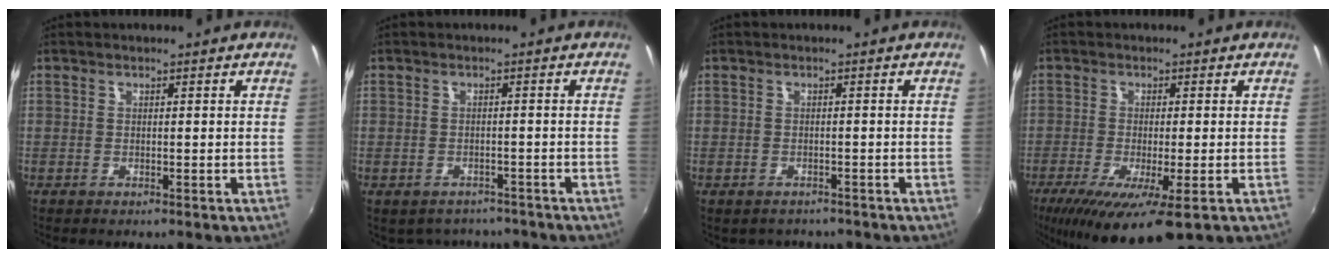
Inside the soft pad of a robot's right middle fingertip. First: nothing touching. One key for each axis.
{"total": 6.9, "fx": -5.5, "fy": 3.7, "fz": 1.8, "tx": -0.047, "ty": -0.014, "tz": -0.071}
{"total": 3.1, "fx": -2.4, "fy": 1.8, "fz": 0.7, "tx": -0.019, "ty": -0.009, "tz": -0.031}
{"total": 12.7, "fx": -7.0, "fy": 2.8, "fz": 10.2, "tx": -0.202, "ty": -0.046, "tz": -0.111}